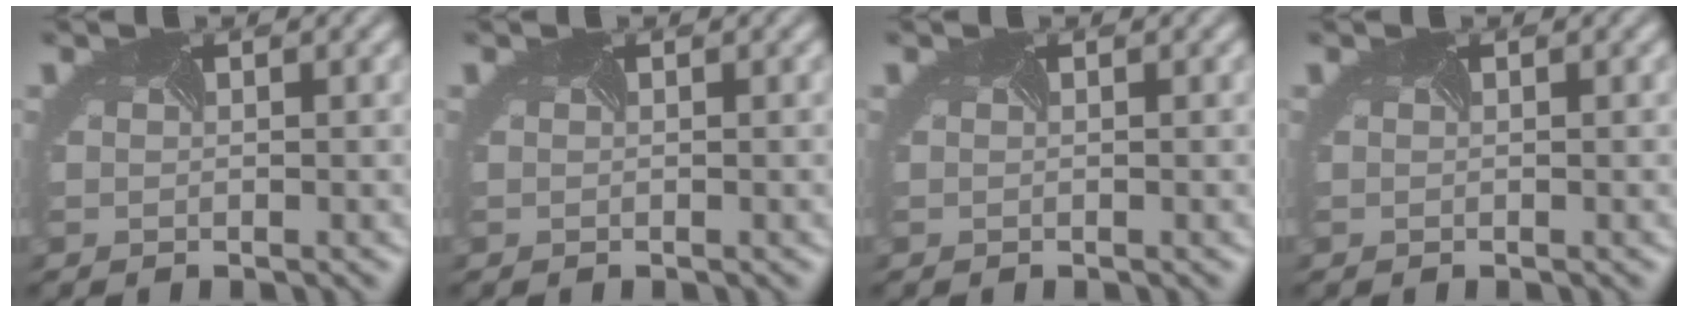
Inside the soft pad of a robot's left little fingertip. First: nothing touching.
{"total": 0.0}
{"total": 0.0}
{"total": 0.0}